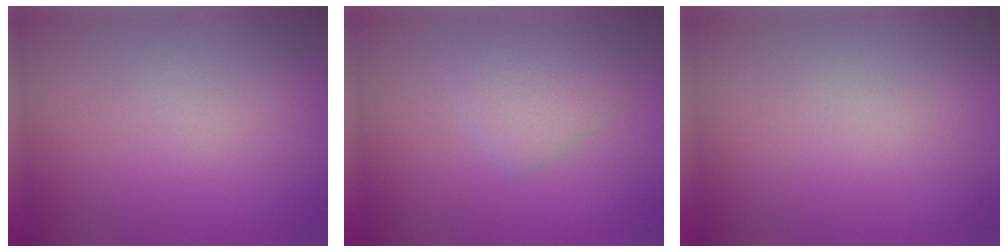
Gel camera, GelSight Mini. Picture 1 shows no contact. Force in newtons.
{"total": 2.5, "press": 2.5, "slide": 0.1}
{"total": 0.0}